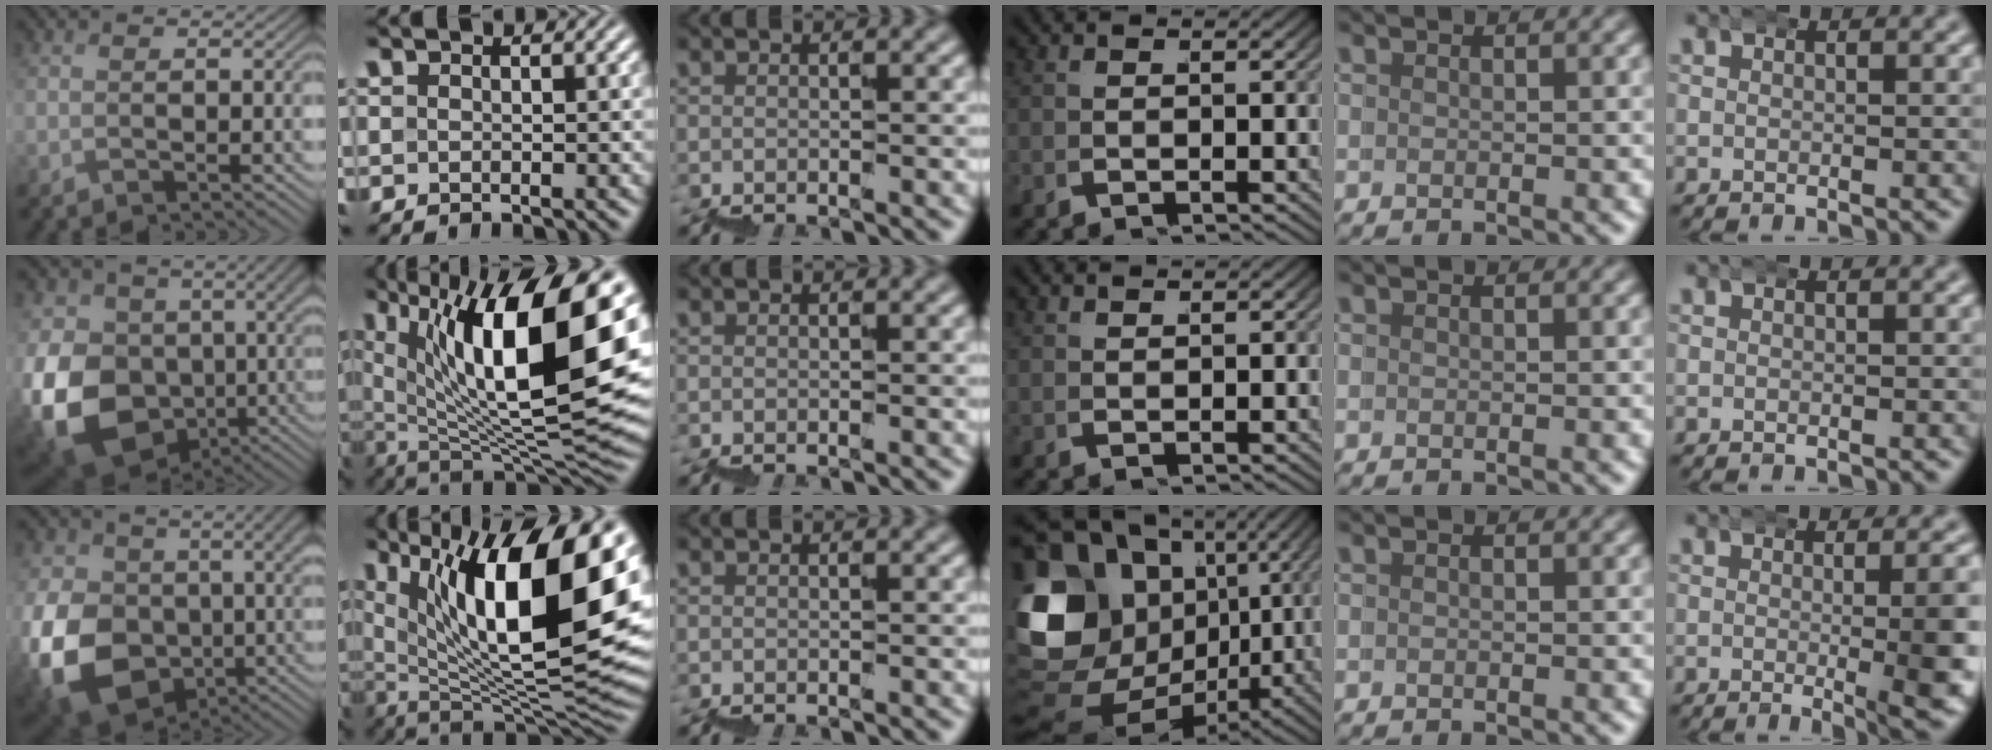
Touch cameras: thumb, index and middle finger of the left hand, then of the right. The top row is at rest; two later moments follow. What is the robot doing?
{"motion": "wrap", "object": "bandana"}